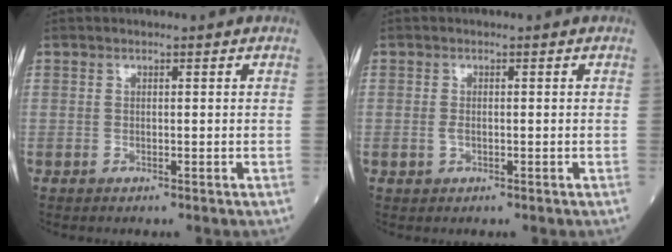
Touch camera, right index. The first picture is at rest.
{"total": 1.1, "force": [-0.3, 0.6, 0.8], "torque": [-0.019, 0.000, -0.004]}